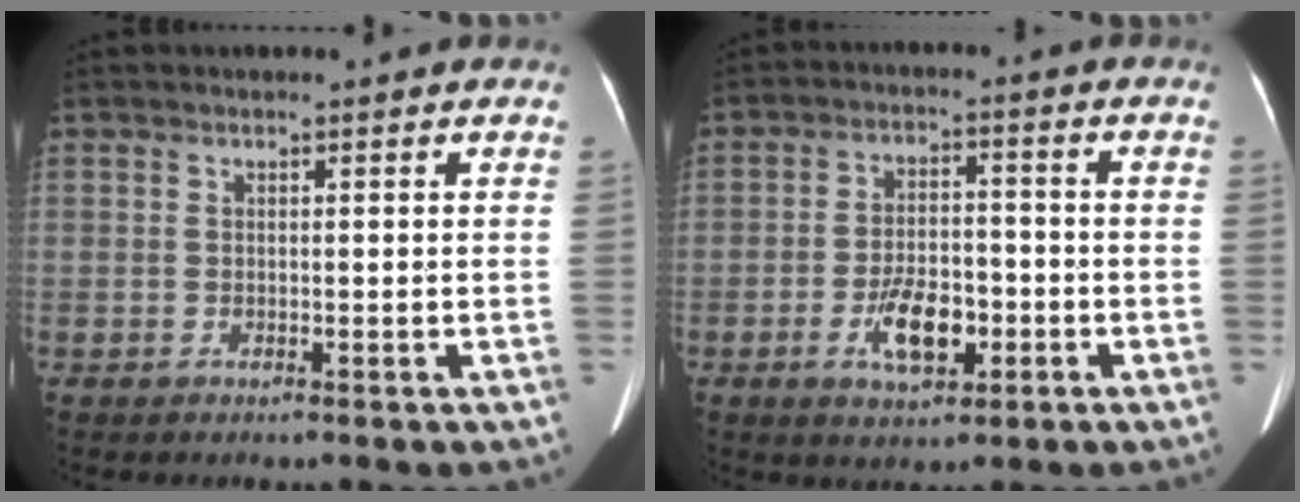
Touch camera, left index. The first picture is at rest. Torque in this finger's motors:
{"motor_torque": [0.19, 0.08, 0.15, 0.10]}